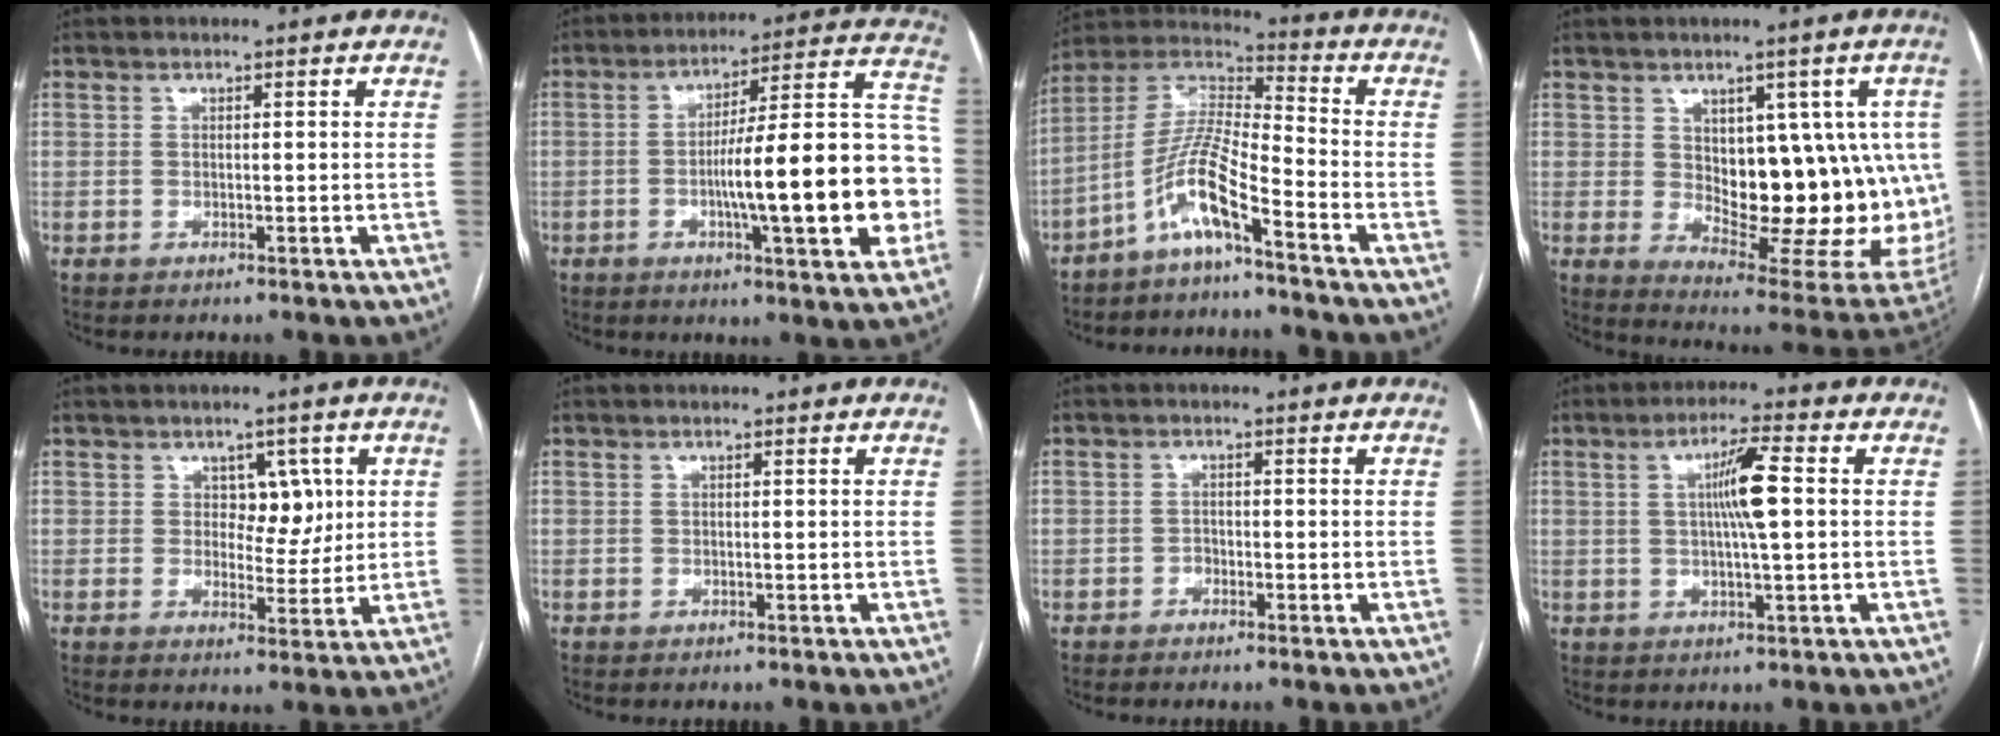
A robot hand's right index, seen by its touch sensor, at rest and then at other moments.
{"total": 21.1, "force": [-3.8, 2.9, 20.6], "torque": [-0.235, 0.035, -0.049]}
{"total": 9.9, "force": [-6.0, 0.9, 7.8], "torque": [-0.171, 0.010, -0.123]}
{"total": 18.5, "force": [0.4, 8.9, 16.2], "torque": [-0.165, 0.008, 0.033]}
{"total": 5.0, "force": [1.5, 3.2, 3.5], "torque": [-0.042, 0.005, 0.027]}
{"total": 0.0}
{"total": 1.0, "force": [-0.8, 0.6, 0.1], "torque": [0.003, 0.004, -0.017]}
{"total": 6.9, "force": [0.9, 0.2, 6.8], "torque": [-0.121, 0.003, 0.013]}